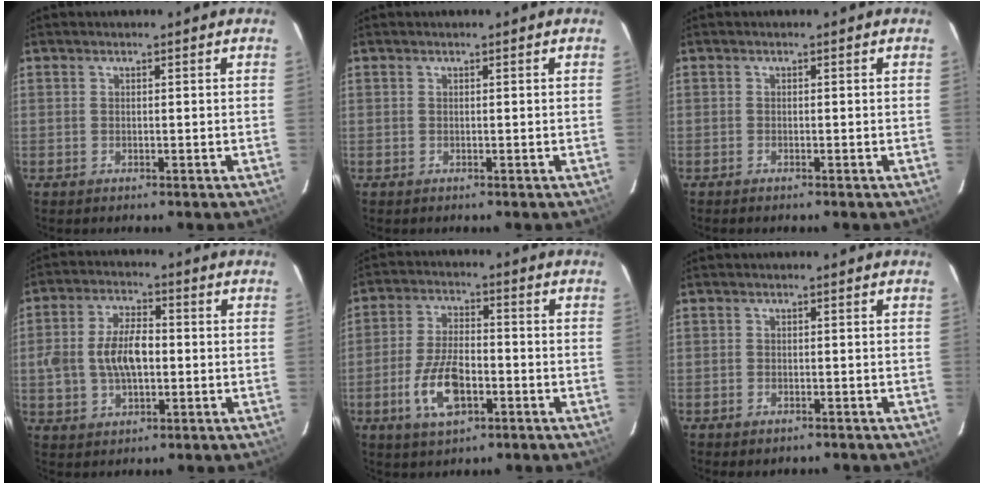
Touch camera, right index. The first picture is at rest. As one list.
[{"total": 0.0}, {"total": 0.6, "force": [-0.5, 0.1, 0.2], "torque": [-0.003, -0.001, -0.011]}, {"total": 10.0, "force": [-0.6, 5.8, 8.1], "torque": [-0.162, 0.012, -0.006]}, {"total": 10.8, "force": [-4.1, 4.9, 8.6], "torque": [-0.180, -0.003, -0.069]}, {"total": 1.8, "force": [-1.2, 1.1, 0.8], "torque": [-0.016, -0.001, -0.017]}]